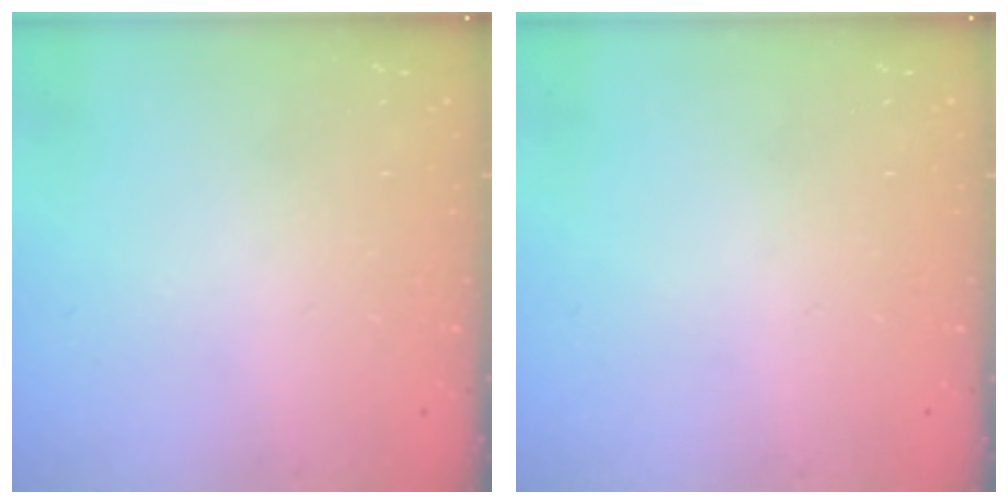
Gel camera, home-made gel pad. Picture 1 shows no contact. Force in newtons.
{"total": 0.0}